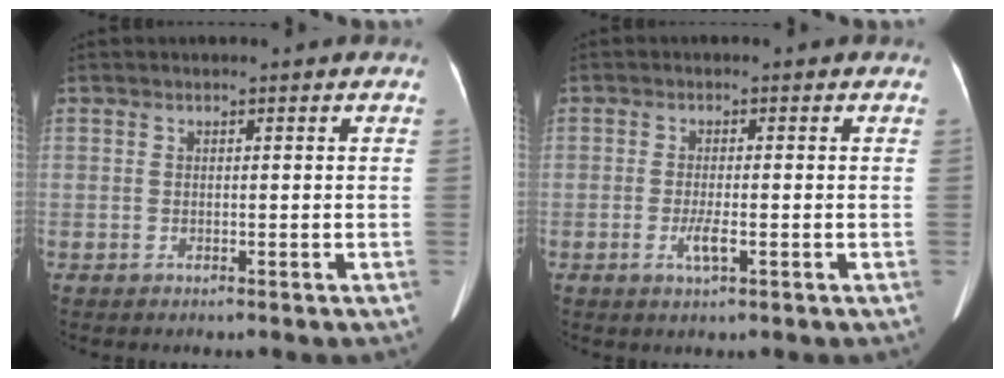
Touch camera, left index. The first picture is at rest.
{"total": 2.4, "force": [-0.8, 0.4, 2.2], "torque": [-0.044, -0.003, -0.016]}